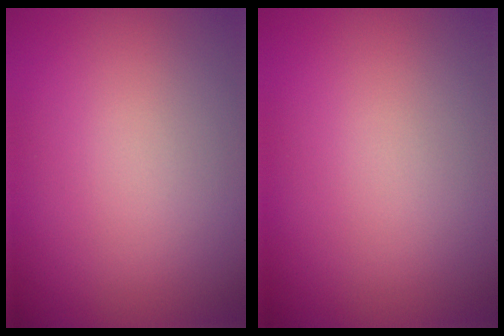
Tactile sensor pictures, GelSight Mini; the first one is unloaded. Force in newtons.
{"total": 0.0}